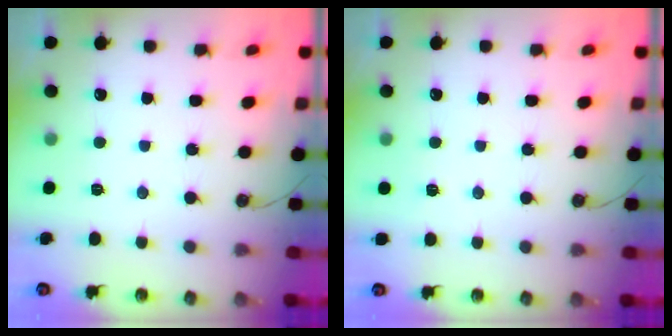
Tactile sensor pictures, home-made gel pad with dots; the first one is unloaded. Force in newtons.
{"total": 1.9, "press": 1.6, "slide": 1.0}